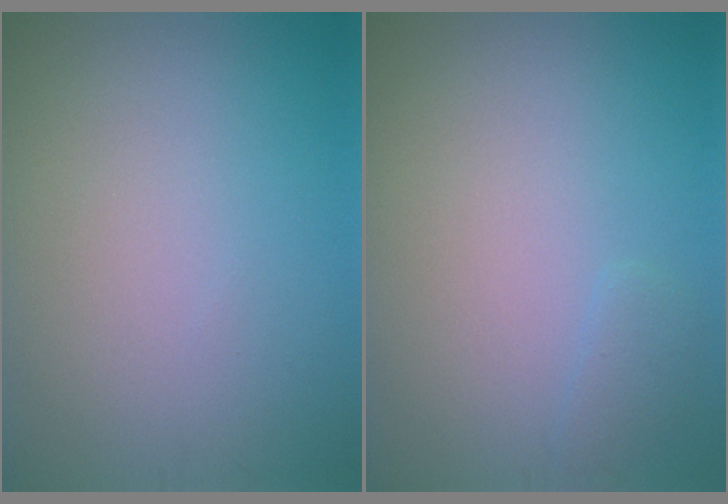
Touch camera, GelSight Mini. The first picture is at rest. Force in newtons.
{"total": 1.0, "press": 1.0, "slide": 0.0}